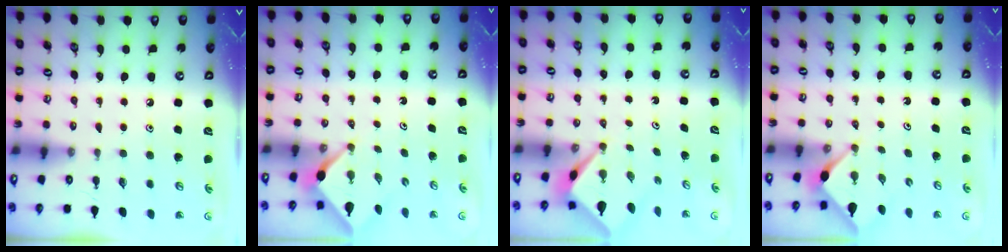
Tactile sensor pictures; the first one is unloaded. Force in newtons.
{"total": 2.4, "press": 2.4, "slide": 0.2}
{"total": 2.7, "press": 2.7, "slide": 0.1}
{"total": 3.0, "press": 3.0, "slide": 0.4}